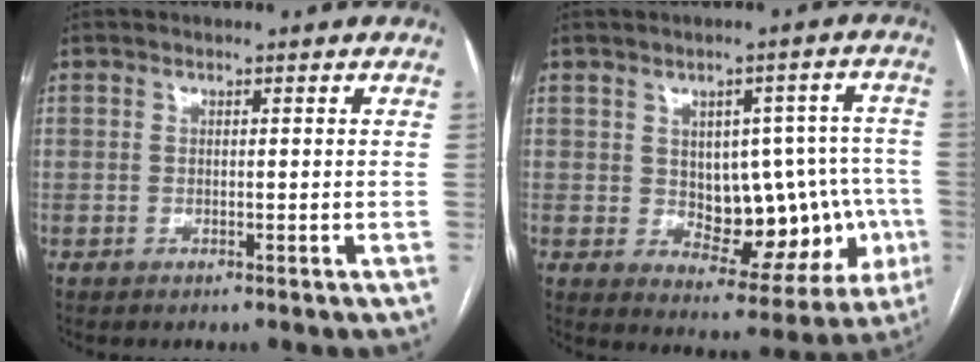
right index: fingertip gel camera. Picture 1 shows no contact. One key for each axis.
{"total": 13.6, "fx": -1.1, "fy": 7.8, "fz": 11.0, "tx": -0.121, "ty": 0.034, "tz": 0.012}